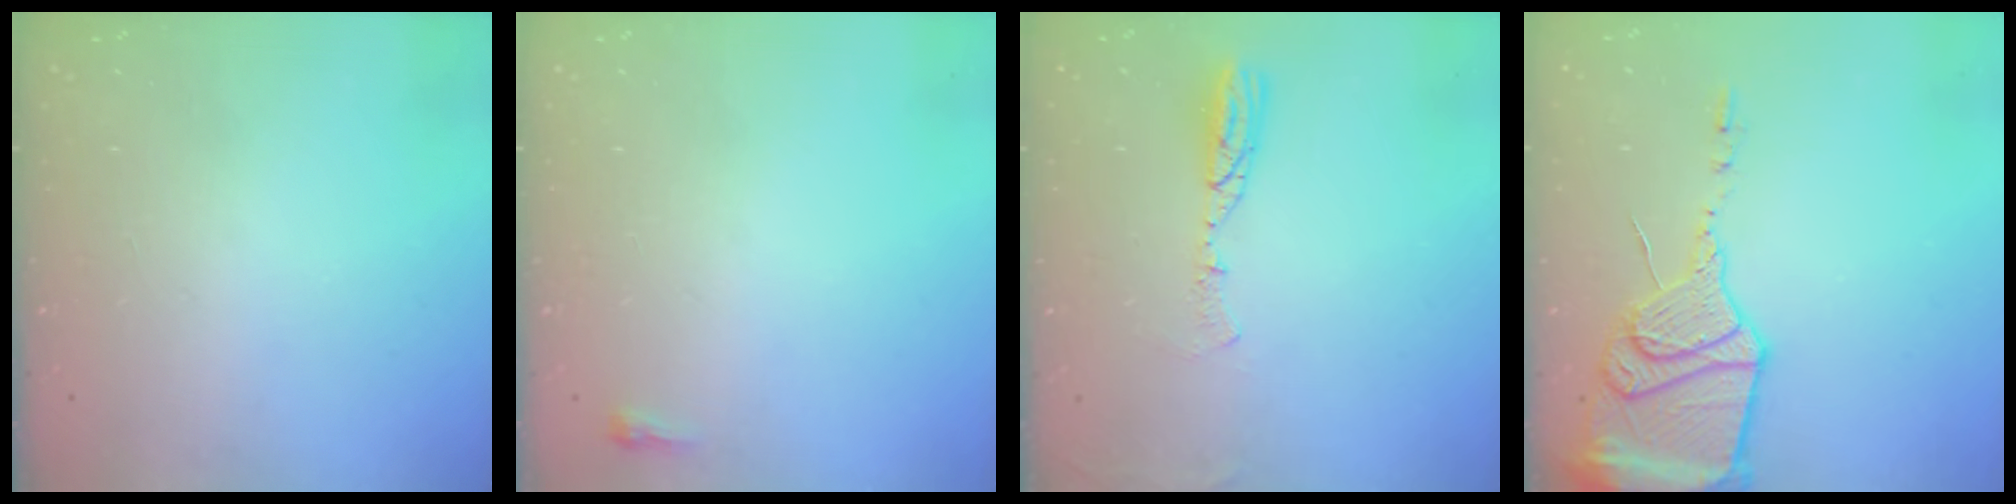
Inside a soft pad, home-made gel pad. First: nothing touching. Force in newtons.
{"total": 2.4, "press": 2.4, "slide": 0.6}
{"total": 7.4, "press": 7.2, "slide": 1.5}
{"total": 16.9, "press": 16.8, "slide": 1.6}